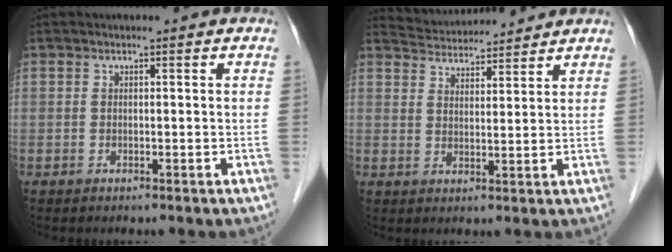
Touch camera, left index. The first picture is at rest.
{"total": 8.0, "force": [7.9, 0.8, 1.2], "torque": [-0.028, 0.026, 0.123]}